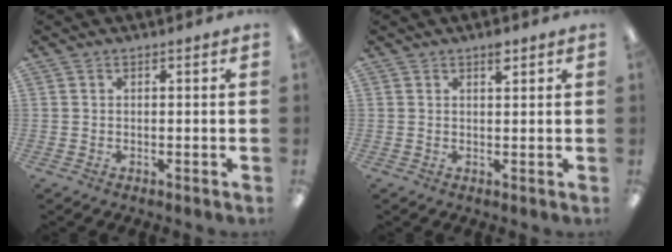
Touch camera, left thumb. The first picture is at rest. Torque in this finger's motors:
{"motor_torque": [0.57, 0.03, 0.38, 0.18, 0.00]}